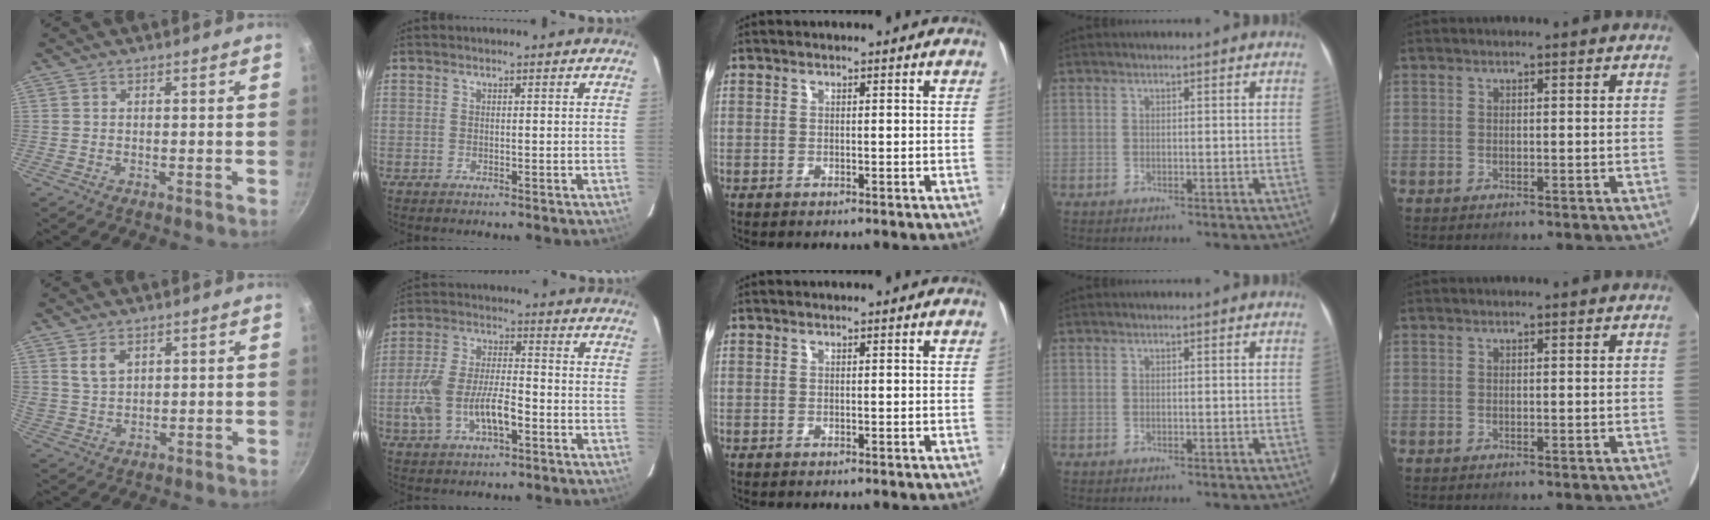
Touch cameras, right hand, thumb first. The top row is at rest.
{"thumb": {"total": 3.8, "force": [2.1, 2.5, 2.0], "torque": [-0.029, -0.009, 0.046]}, "index": {"total": 11.7, "force": [-4.0, 5.3, 9.6], "torque": [-0.208, 0.003, -0.067]}}